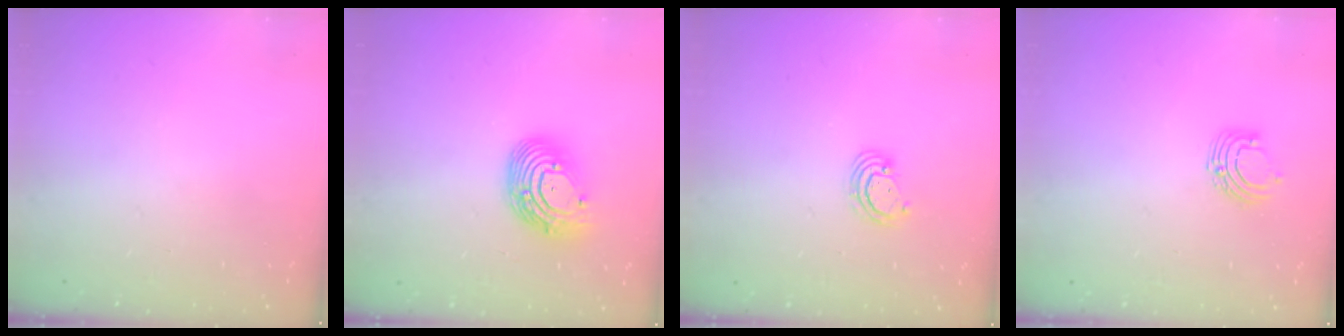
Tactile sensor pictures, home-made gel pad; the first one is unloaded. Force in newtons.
{"total": 12.8, "press": 12.8, "slide": 1.2}
{"total": 3.0, "press": 2.9, "slide": 0.3}
{"total": 5.9, "press": 5.9, "slide": 0.6}